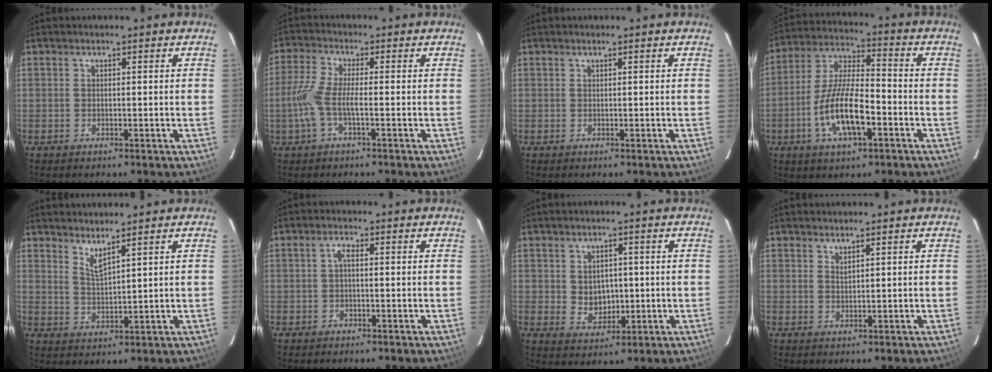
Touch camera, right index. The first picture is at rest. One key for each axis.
{"total": 6.0, "fx": -1.9, "fy": 0.8, "fz": 5.7, "tx": -0.135, "ty": 0.000, "tz": -0.037}
{"total": 0.0}
{"total": 13.2, "fx": -5.0, "fy": 4.5, "fz": 11.4, "tx": -0.237, "ty": -0.002, "tz": -0.093}
{"total": 3.6, "fx": 3.0, "fy": 0.0, "fz": 1.9, "tx": -0.037, "ty": -0.008, "tz": 0.053}
{"total": 1.5, "fx": -0.1, "fy": 0.6, "fz": 1.4, "tx": -0.028, "ty": 0.008, "tz": -0.004}
{"total": 5.0, "fx": 0.2, "fy": 4.3, "fz": 2.5, "tx": -0.045, "ty": 0.003, "tz": 0.012}
{"total": 1.1, "fx": 1.0, "fy": 0.0, "fz": 0.5, "tx": -0.009, "ty": -0.002, "tz": 0.018}